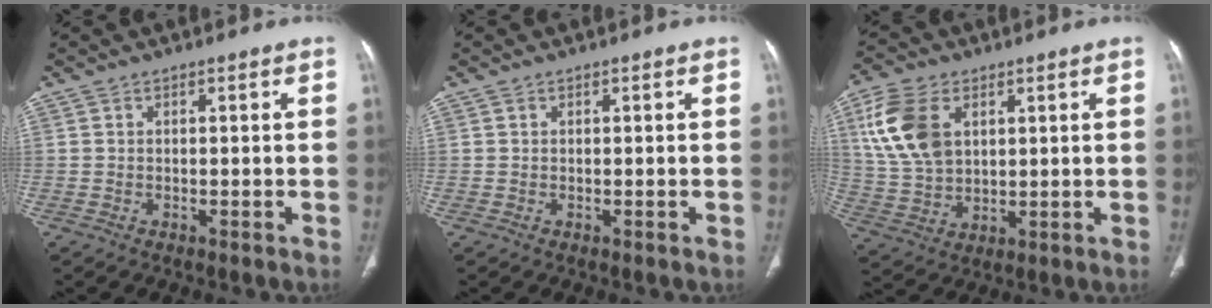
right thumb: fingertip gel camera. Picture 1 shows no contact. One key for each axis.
{"total": 0.0}
{"total": 12.9, "fx": 4.4, "fy": 8.3, "fz": 8.8, "tx": -0.171, "ty": -0.007, "tz": 0.093}